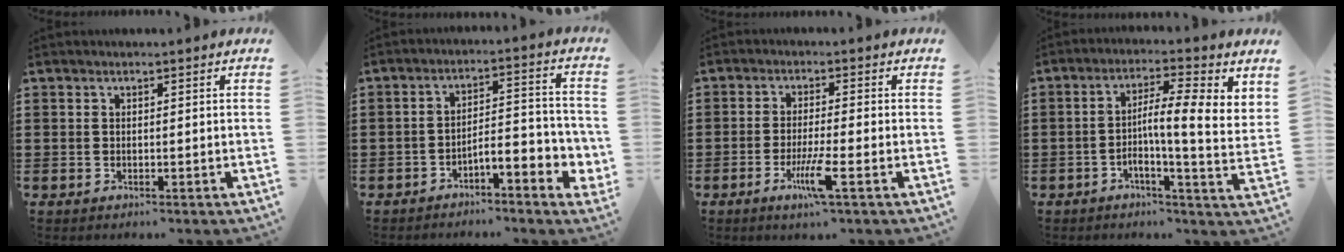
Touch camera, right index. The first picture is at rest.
{"total": 4.6, "force": [-3.2, 1.2, 3.1], "torque": [-0.055, -0.006, -0.064]}
{"total": 5.9, "force": [-2.7, 0.2, 5.3], "torque": [-0.105, -0.018, -0.050]}
{"total": 6.3, "force": [1.0, 0.9, 6.1], "torque": [-0.107, -0.021, 0.009]}